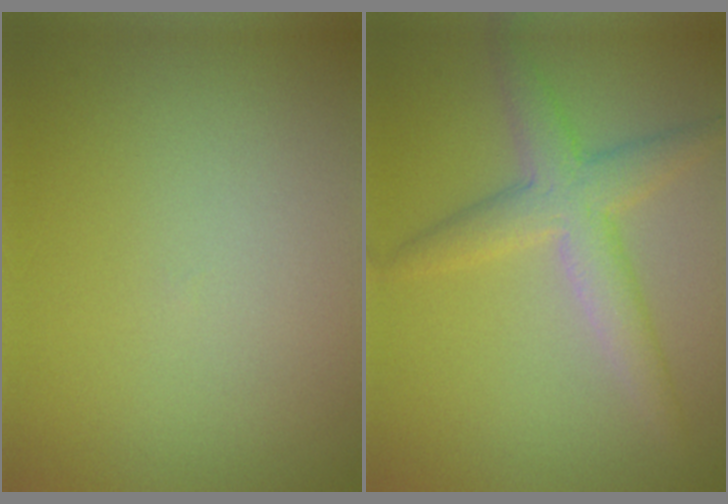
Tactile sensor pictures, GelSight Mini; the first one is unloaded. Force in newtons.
{"total": 4.3, "press": 4.3, "slide": 0.3}